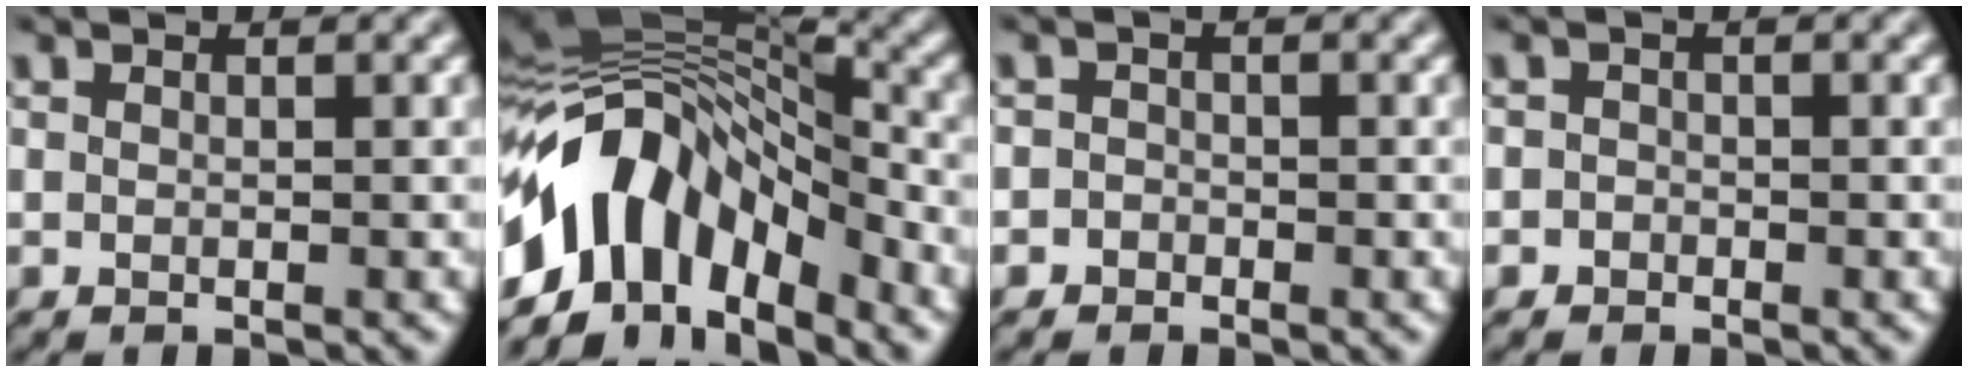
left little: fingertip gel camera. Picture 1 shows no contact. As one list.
[{"total": 12.4, "force": [-5.3, 7.3, 8.5], "torque": [-0.146, 0.025, -0.101]}, {"total": 1.5, "force": [-0.6, 1.4, 0.0], "torque": [0.021, 0.009, -0.024]}, {"total": 1.2, "force": [-0.4, 1.1, 0.0], "torque": [0.016, 0.003, -0.017]}]